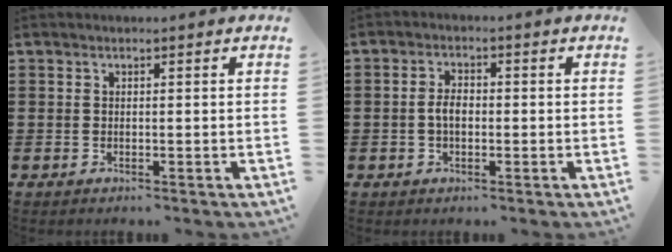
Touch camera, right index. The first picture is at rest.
{"total": 2.9, "force": [-0.3, 1.6, 2.4], "torque": [-0.053, 0.001, -0.009]}